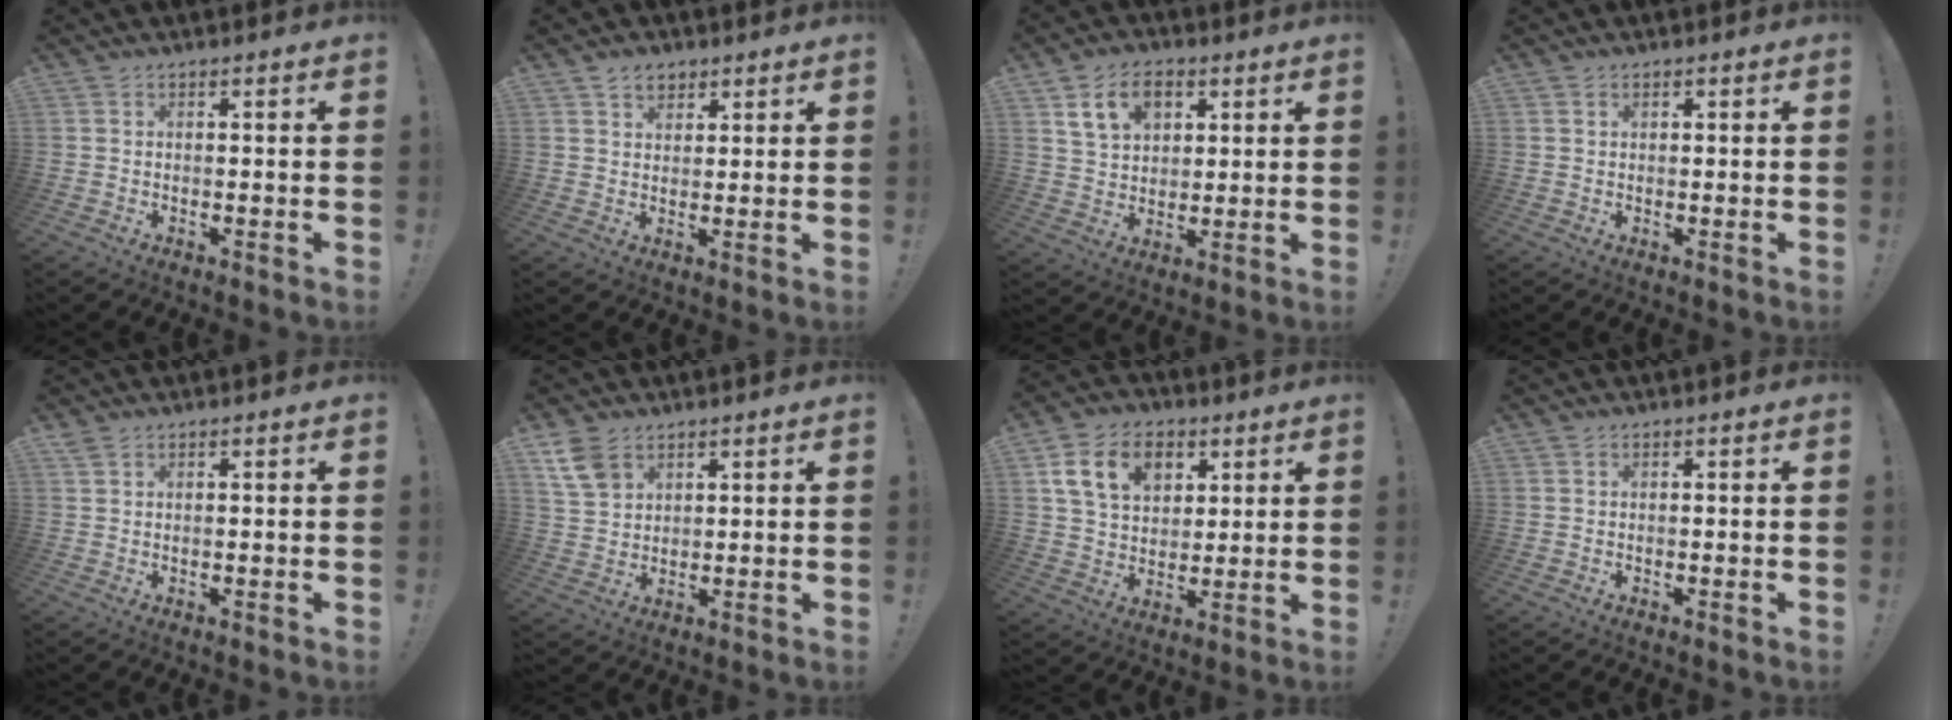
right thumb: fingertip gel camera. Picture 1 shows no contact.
{"total": 4.9, "force": [3.2, 3.4, 1.6], "torque": [-0.014, -0.014, 0.056]}
{"total": 11.4, "force": [5.2, 7.7, 6.5], "torque": [-0.102, -0.006, 0.100]}
{"total": 0.7, "force": [0.3, 0.6, 0.3], "torque": [-0.004, 0.001, 0.005]}
{"total": 1.4, "force": [1.1, 0.5, 0.8], "torque": [-0.013, -0.002, 0.020]}
{"total": 8.0, "force": [4.8, 5.2, 3.7], "torque": [-0.062, -0.018, 0.099]}
{"total": 14.1, "force": [6.1, 10.1, 7.8], "torque": [-0.121, -0.015, 0.118]}
{"total": 0.0}